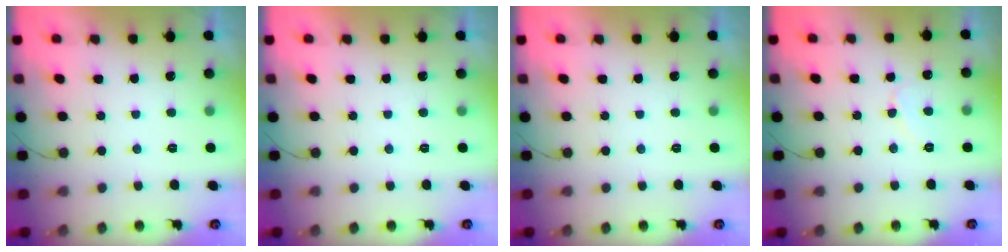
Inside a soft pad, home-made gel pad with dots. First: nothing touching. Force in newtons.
{"total": 2.0, "press": 2.0, "slide": 0.1}
{"total": 0.0}
{"total": 3.8, "press": 3.8, "slide": 0.6}